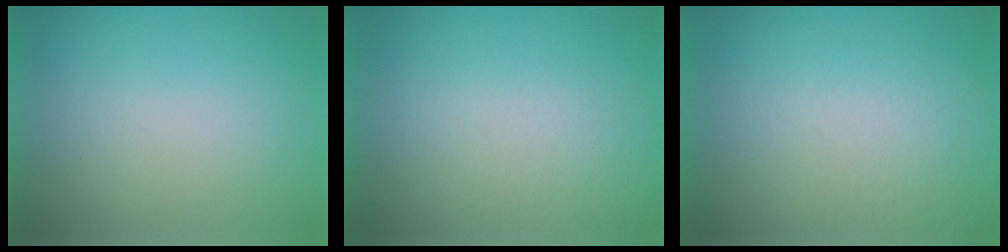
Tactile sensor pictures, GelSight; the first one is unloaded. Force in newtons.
{"total": 4.2}
{"total": 5.8}